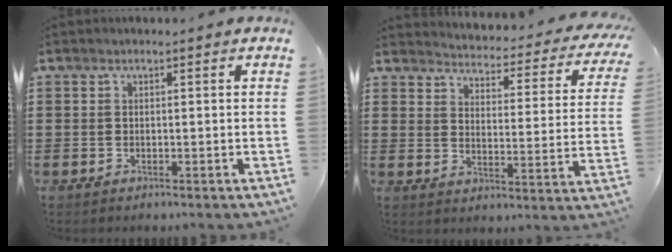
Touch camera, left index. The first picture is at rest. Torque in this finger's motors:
{"motor_torque": [2.14, 0.00, 1.05, 0.08]}